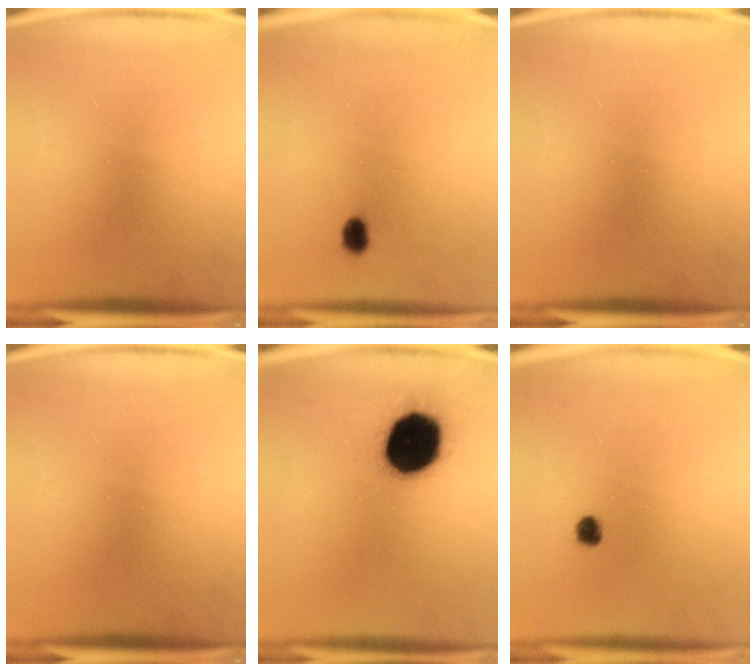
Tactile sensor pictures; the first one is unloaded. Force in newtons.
{"total": 2.6}
{"total": 0.0}
{"total": 0.0}
{"total": 19.7}
{"total": 2.0}